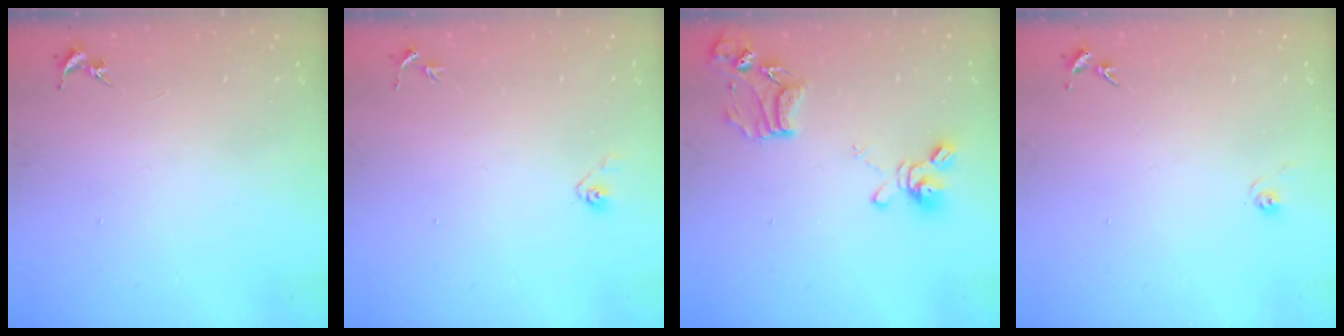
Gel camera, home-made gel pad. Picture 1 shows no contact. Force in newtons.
{"total": 3.5, "press": 3.2, "slide": 1.5}
{"total": 14.6, "press": 14.6, "slide": 1.4}
{"total": 5.8, "press": 5.8, "slide": 0.5}